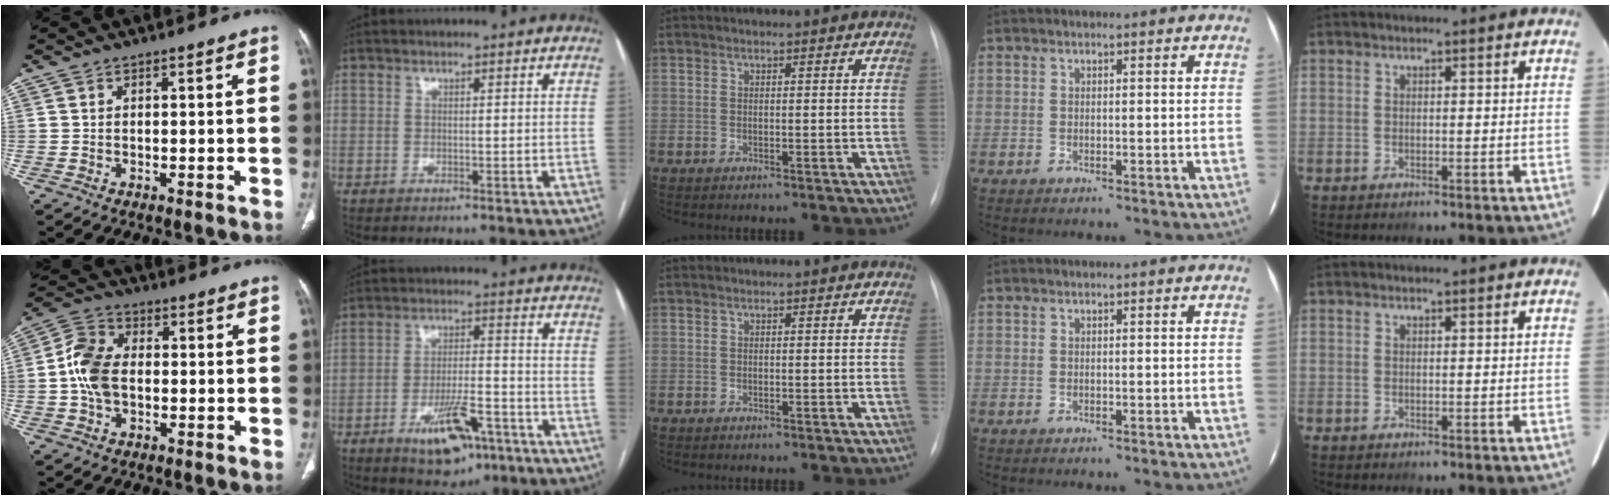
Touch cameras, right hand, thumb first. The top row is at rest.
{"thumb": {"total": 9.6, "force": [-0.5, 6.4, 7.1], "torque": [-0.138, 0.021, -0.016]}, "index": {"total": 10.4, "force": [-5.7, 3.7, 7.8], "torque": [-0.133, 0.000, -0.086]}}